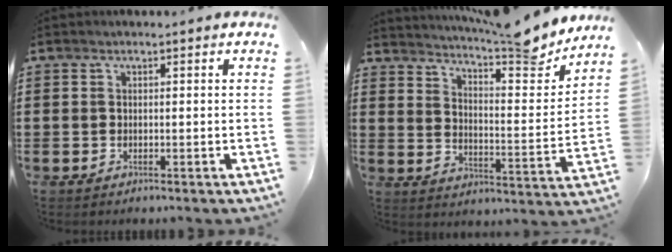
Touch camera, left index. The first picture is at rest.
{"total": 8.9, "force": [8.1, 0.6, 3.5], "torque": [-0.060, -0.059, 0.135]}